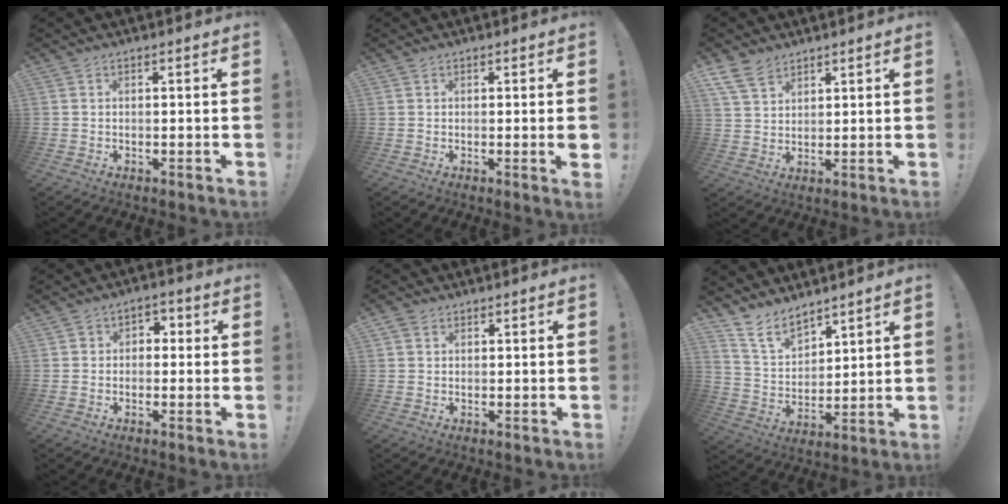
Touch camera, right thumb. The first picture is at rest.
{"total": 2.2, "force": [0.0, -0.3, 2.2], "torque": [-0.030, -0.006, -0.002]}
{"total": 7.3, "force": [5.5, 3.9, 2.8], "torque": [-0.055, -0.025, 0.109]}
{"total": 3.7, "force": [-1.3, 3.2, 1.3], "torque": [-0.009, 0.014, -0.026]}
{"total": 1.3, "force": [0.8, 0.9, 0.4], "torque": [-0.002, 0.000, 0.014]}
{"total": 10.3, "force": [8.8, 4.2, 3.2], "torque": [-0.070, -0.064, 0.172]}